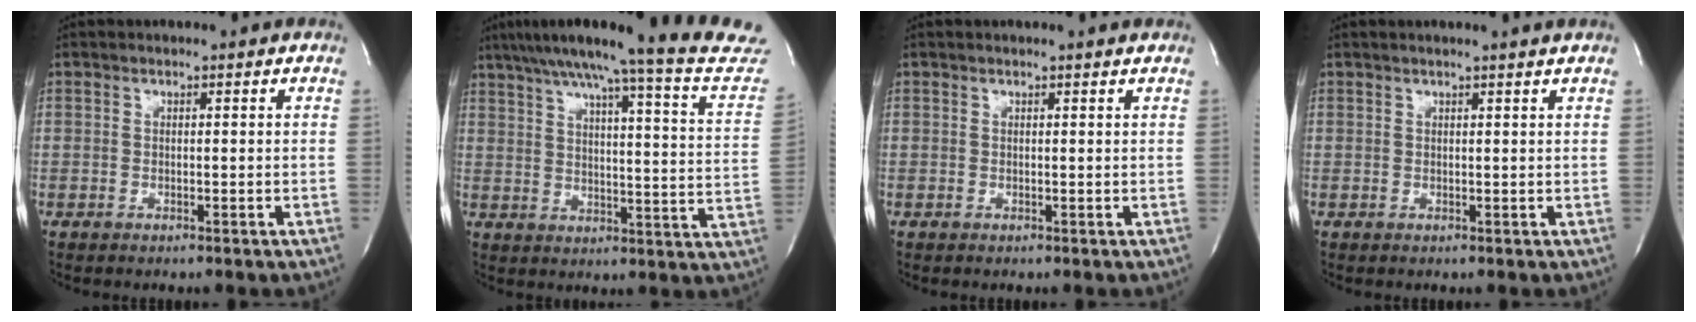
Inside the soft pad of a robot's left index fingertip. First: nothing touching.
{"total": 22.8, "force": [20.3, -0.4, 10.3], "torque": [-0.155, -0.057, 0.252]}
{"total": 1.4, "force": [1.3, -0.3, 0.3], "torque": [-0.015, 0.000, 0.015]}
{"total": 2.6, "force": [2.2, -0.8, 1.1], "torque": [-0.021, 0.002, 0.030]}